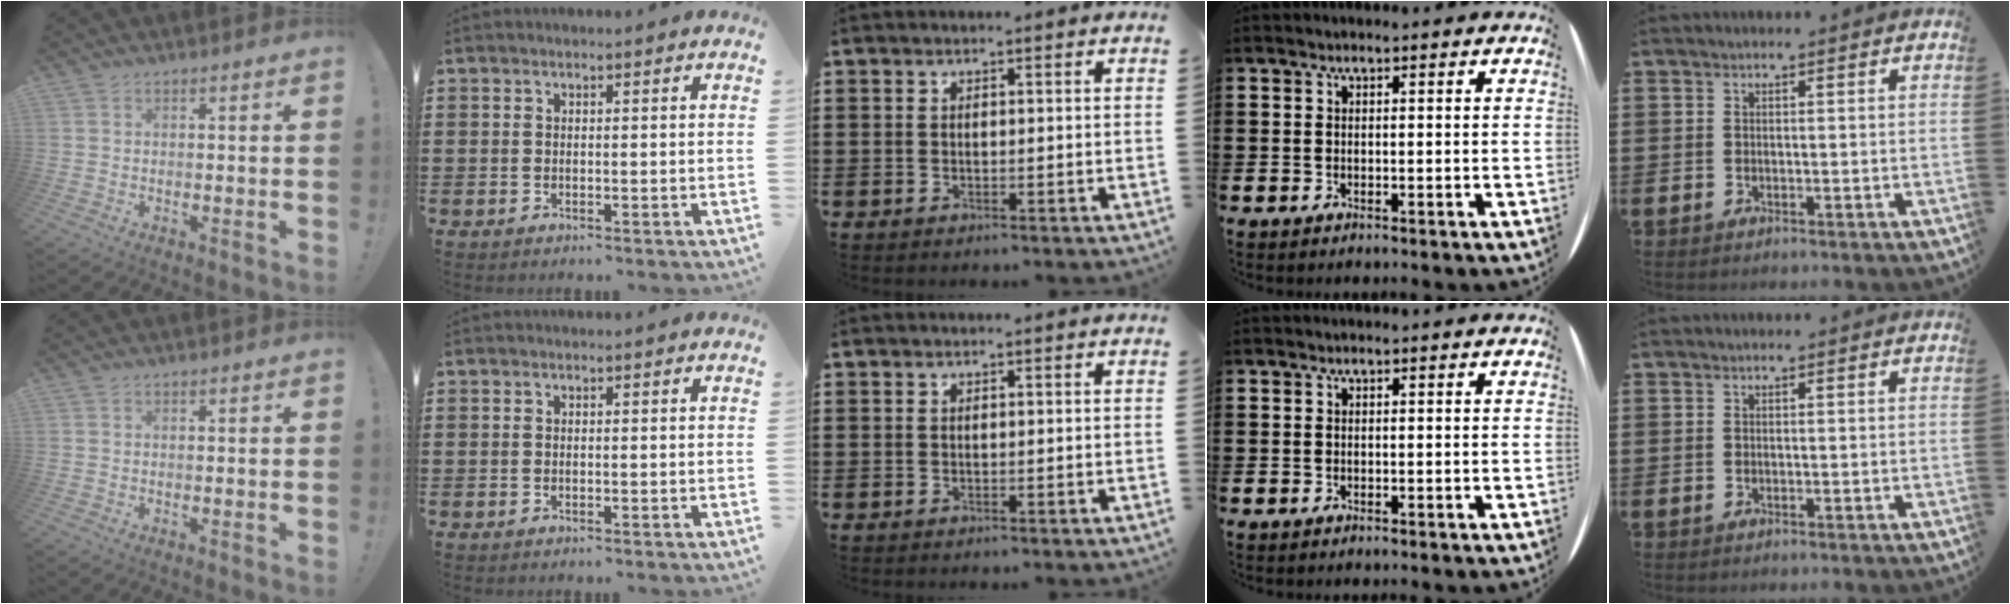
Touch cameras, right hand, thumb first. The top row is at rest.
{}